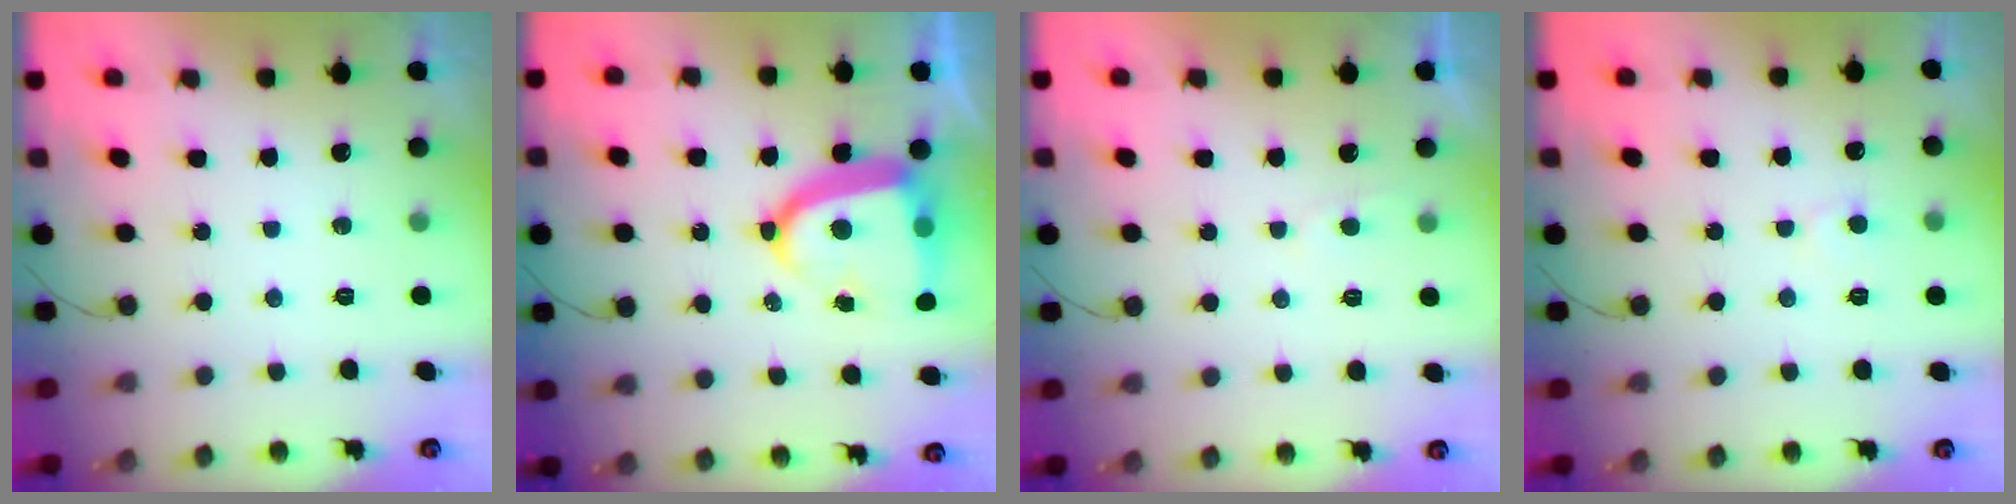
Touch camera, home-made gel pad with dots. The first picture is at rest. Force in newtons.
{"total": 16.0, "press": 15.9, "slide": 1.9}
{"total": 1.4, "press": 1.4, "slide": 0.2}
{"total": 4.4, "press": 4.4, "slide": 0.4}